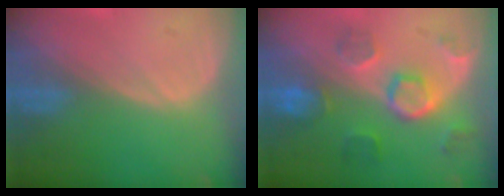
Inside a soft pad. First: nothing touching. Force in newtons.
{"total": 8.6, "press": 7.7, "slide": 4.0}